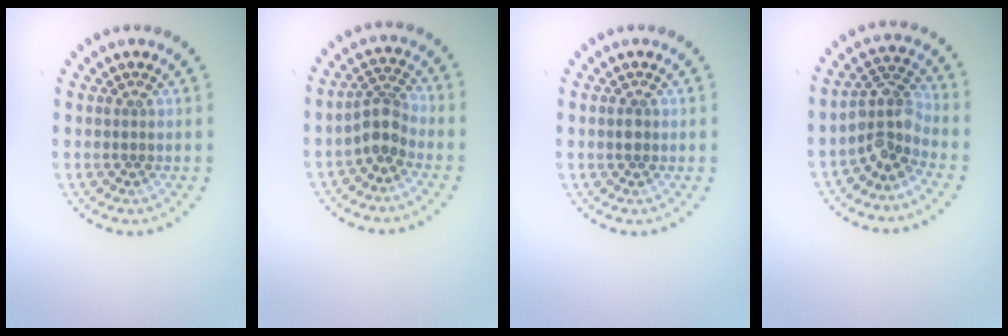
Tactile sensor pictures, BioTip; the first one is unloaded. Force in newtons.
{"total": 2.7, "press": 2.2, "slide": 1.7}
{"total": 1.0, "press": 1.0, "slide": 0.2}
{"total": 3.4, "press": 2.5, "slide": 2.3}